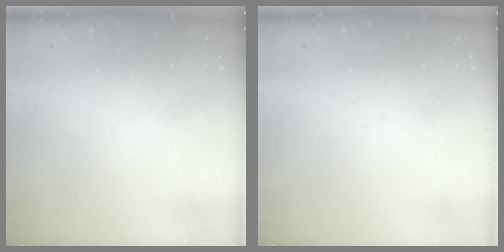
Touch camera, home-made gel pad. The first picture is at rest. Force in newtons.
{"total": 0.0}